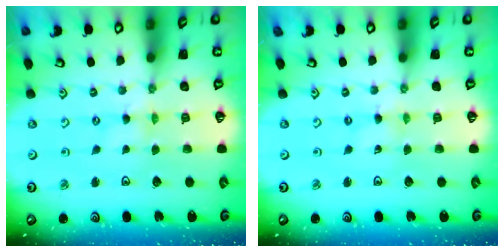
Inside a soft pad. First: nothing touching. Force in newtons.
{"total": 0.0}